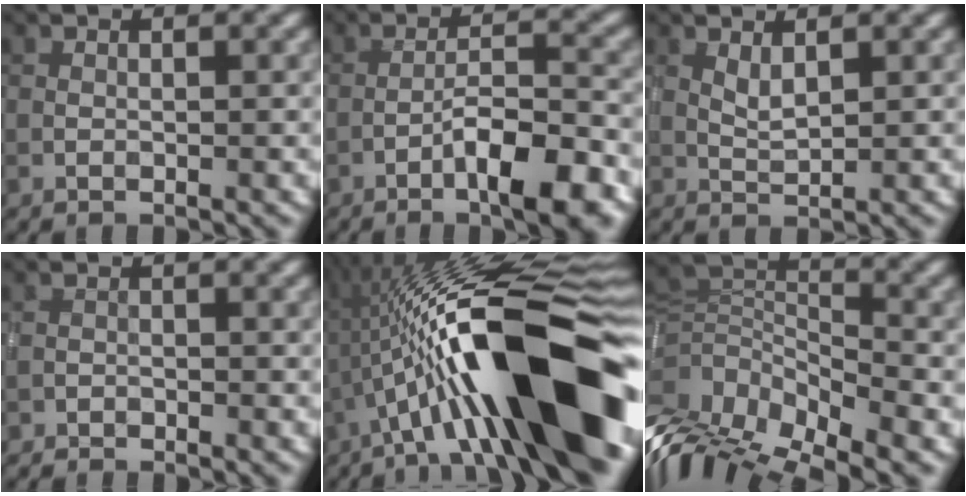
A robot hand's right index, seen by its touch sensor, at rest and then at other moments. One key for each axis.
{"total": 7.1, "fx": -3.9, "fy": 1.4, "fz": 5.8, "tx": -0.093, "ty": 0.013, "tz": -0.062}
{"total": 1.4, "fx": 0.7, "fy": 0.5, "fz": 1.0, "tx": -0.026, "ty": -0.002, "tz": 0.017}
{"total": 1.4, "fx": -1.3, "fy": 0.3, "fz": 0.2, "tx": -0.009, "ty": -0.001, "tz": -0.026}
{"total": 18.3, "fx": -2.5, "fy": 5.1, "fz": 17.3, "tx": -0.265, "ty": 0.042, "tz": -0.047}
{"total": 11.1, "fx": -7.0, "fy": 5.7, "fz": 6.6, "tx": -0.128, "ty": -0.001, "tz": -0.128}